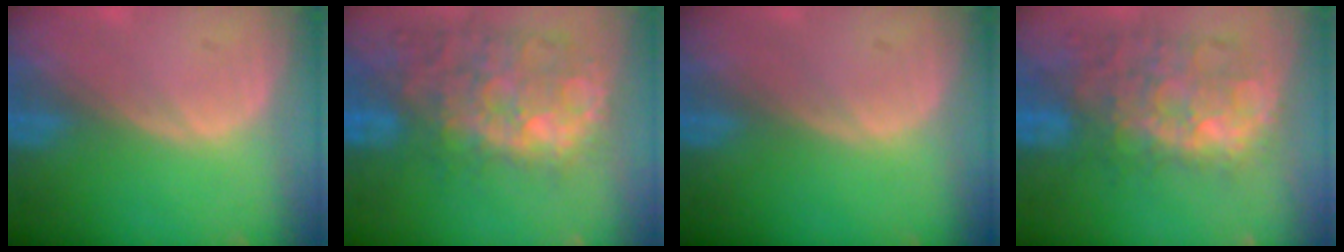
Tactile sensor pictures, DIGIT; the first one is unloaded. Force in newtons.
{"total": 12.5, "press": 11.3, "slide": 5.4}
{"total": 0.0}
{"total": 10.7, "press": 10.1, "slide": 3.6}